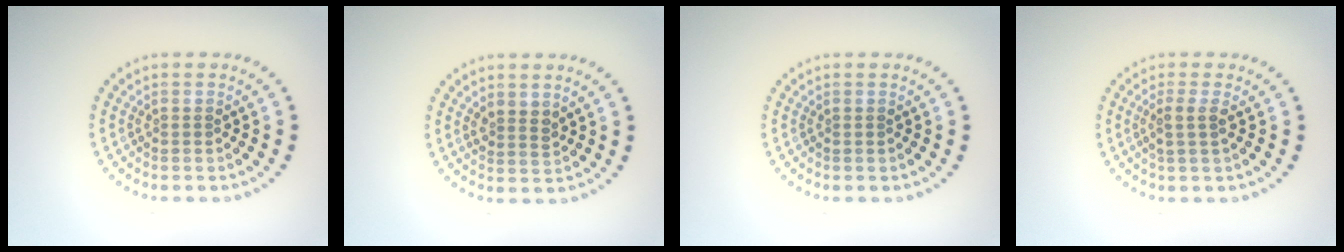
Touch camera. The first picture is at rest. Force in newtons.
{"total": 1.6, "press": 1.3, "slide": 0.9}
{"total": 0.0}
{"total": 1.5, "press": 1.2, "slide": 0.8}